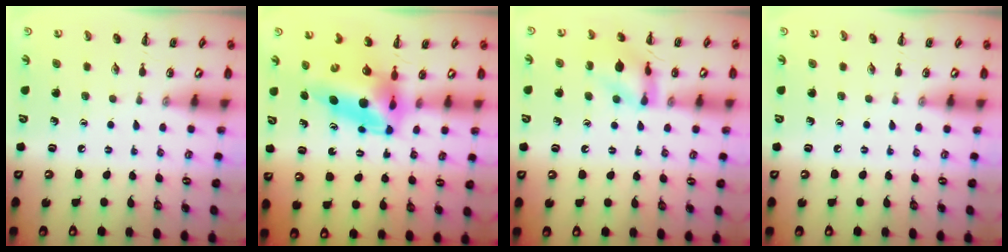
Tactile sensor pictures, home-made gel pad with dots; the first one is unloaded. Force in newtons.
{"total": 8.9, "press": 8.5, "slide": 2.5}
{"total": 11.4, "press": 11.3, "slide": 1.2}
{"total": 0.0}